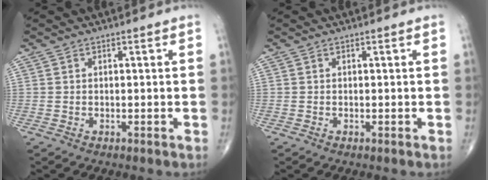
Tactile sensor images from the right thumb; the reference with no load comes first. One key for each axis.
{"total": 0.0}